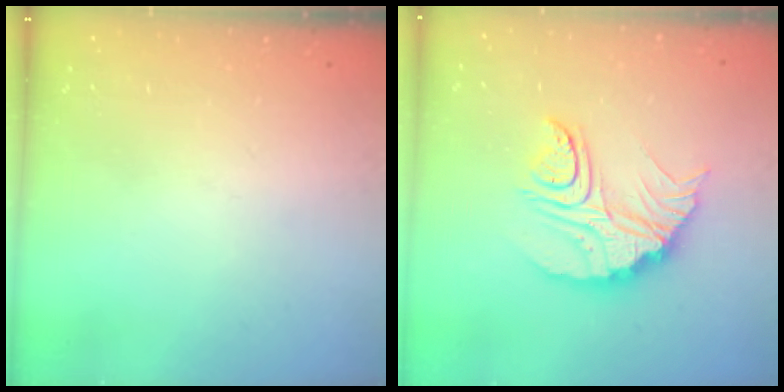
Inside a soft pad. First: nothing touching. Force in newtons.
{"total": 14.7, "press": 14.6, "slide": 1.4}